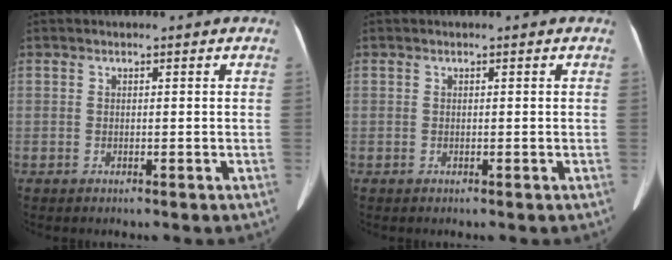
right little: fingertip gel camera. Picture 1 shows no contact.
{"total": 0.0}